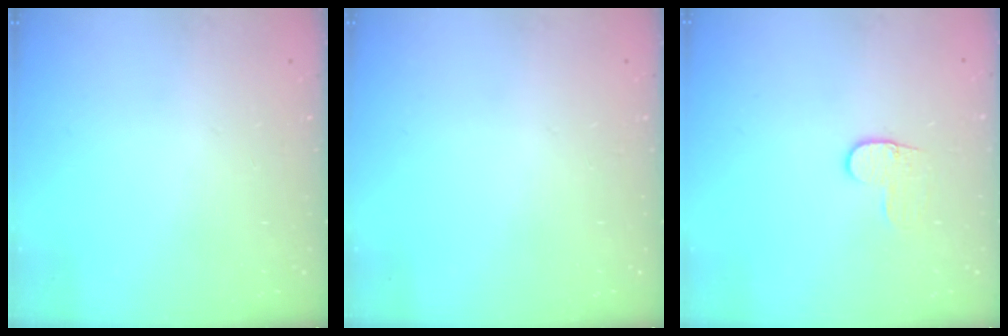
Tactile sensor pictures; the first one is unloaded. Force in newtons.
{"total": 0.0}
{"total": 5.7, "press": 5.6, "slide": 0.6}